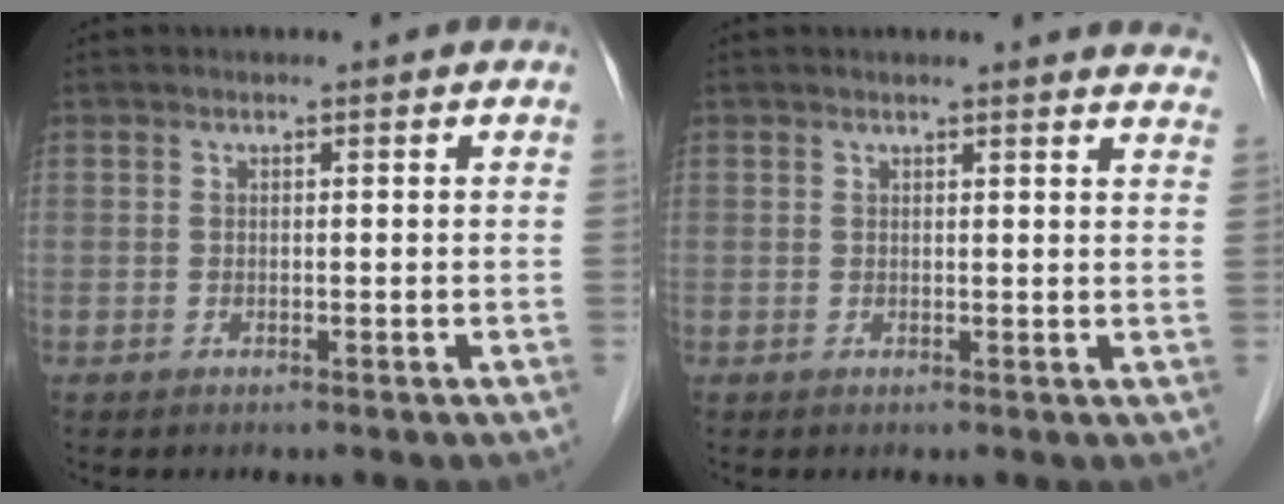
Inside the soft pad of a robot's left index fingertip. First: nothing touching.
{"total": 9.5, "force": [9.3, 1.0, 2.0], "torque": [0.003, -0.019, 0.072]}